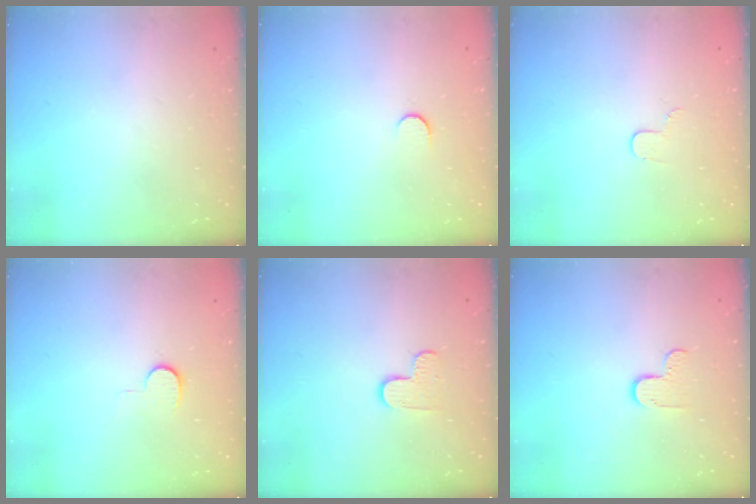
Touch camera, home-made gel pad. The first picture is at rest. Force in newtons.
{"total": 4.8, "press": 4.8, "slide": 0.5}
{"total": 3.1, "press": 3.1, "slide": 0.4}
{"total": 6.4, "press": 6.4, "slide": 0.4}
{"total": 4.6, "press": 4.5, "slide": 0.5}
{"total": 4.7, "press": 4.7, "slide": 0.5}